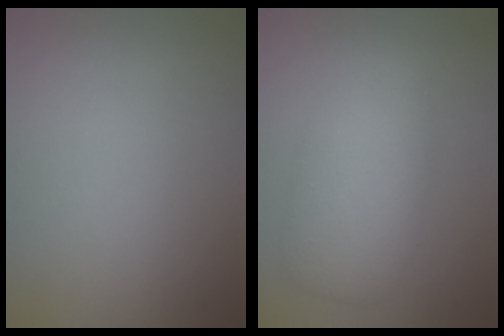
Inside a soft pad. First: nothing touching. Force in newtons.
{"total": 5.2, "press": 5.2, "slide": 0.2}